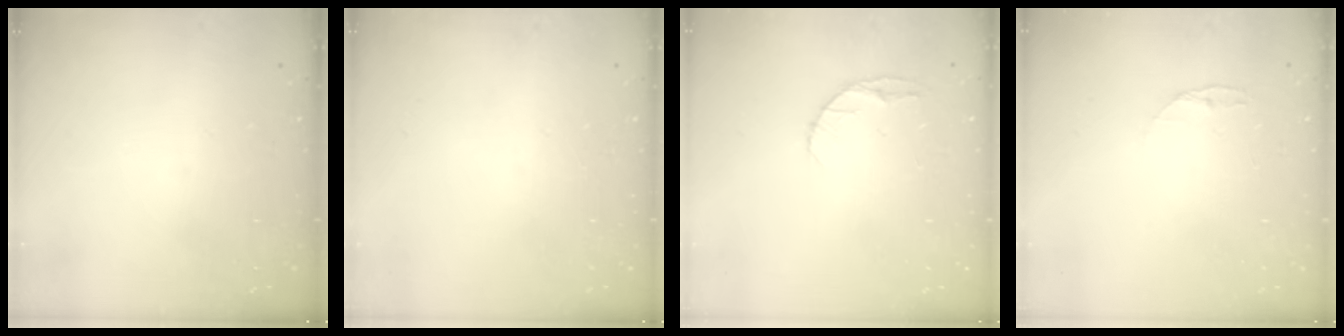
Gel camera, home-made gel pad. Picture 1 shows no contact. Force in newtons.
{"total": 0.0}
{"total": 5.8, "press": 5.7, "slide": 0.8}
{"total": 3.8, "press": 3.7, "slide": 0.4}